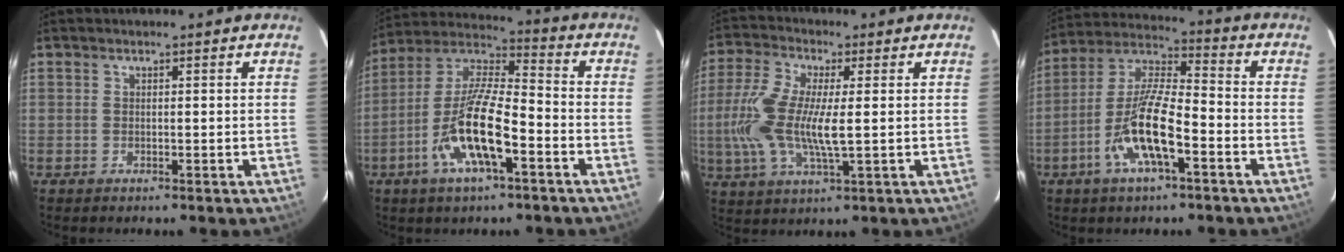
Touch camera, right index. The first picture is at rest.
{"total": 15.4, "force": [-6.2, 4.0, 13.5], "torque": [-0.273, -0.008, -0.125]}
{"total": 12.9, "force": [-0.3, 3.7, 12.4], "torque": [-0.263, -0.002, -0.009]}
{"total": 13.4, "force": [-5.6, 3.3, 11.7], "torque": [-0.240, -0.003, -0.111]}